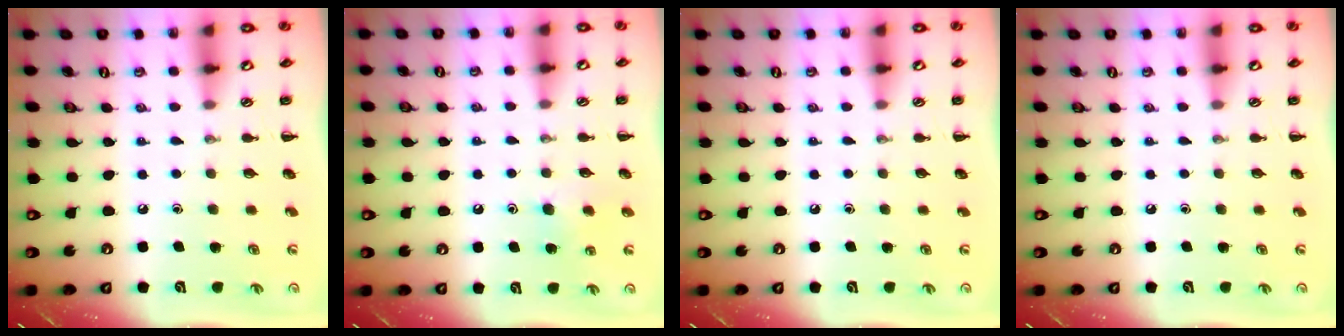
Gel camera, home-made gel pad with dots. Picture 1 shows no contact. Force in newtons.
{"total": 7.6, "press": 7.4, "slide": 1.7}
{"total": 0.0}
{"total": 0.0}